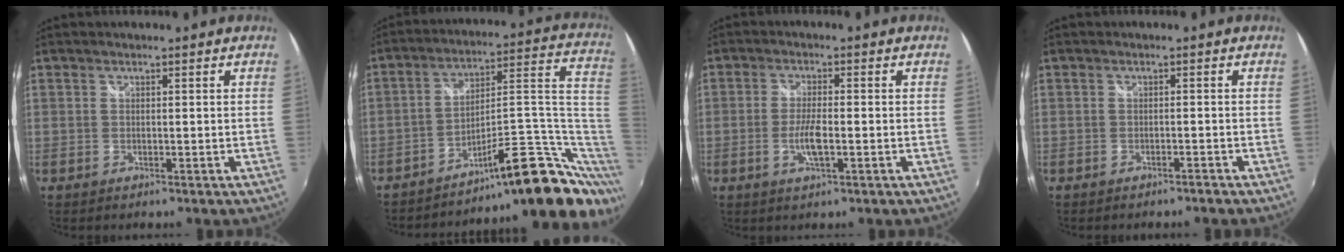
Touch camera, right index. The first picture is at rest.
{"total": 20.0, "force": [-12.5, 5.8, 14.5], "torque": [-0.162, 0.027, -0.180]}
{"total": 4.7, "force": [-1.3, 1.1, 4.4], "torque": [-0.089, -0.004, -0.025]}
{"total": 1.5, "force": [-1.4, 0.3, 0.4], "torque": [-0.013, -0.001, -0.021]}